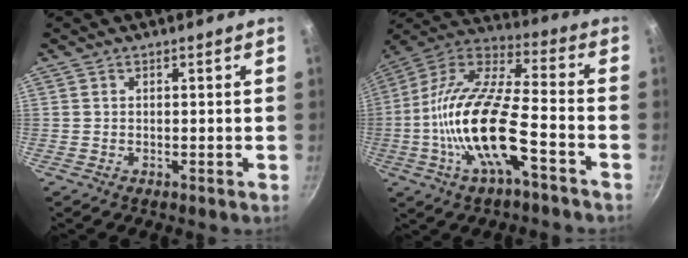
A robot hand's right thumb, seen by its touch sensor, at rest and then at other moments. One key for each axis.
{"total": 20.2, "fx": -6.7, "fy": 7.2, "fz": 17.7, "tx": -0.338, "ty": 0.041, "tz": -0.142}